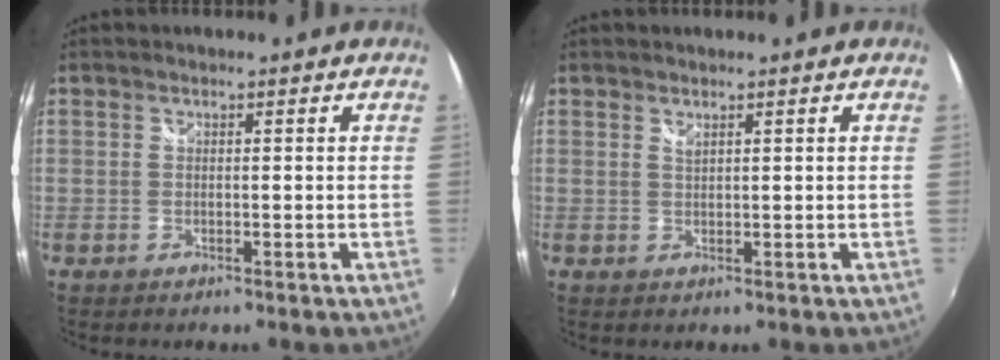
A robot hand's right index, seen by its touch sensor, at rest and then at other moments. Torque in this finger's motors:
{"motor_torque": [0.15, 0.14, 0.06, 0.00]}